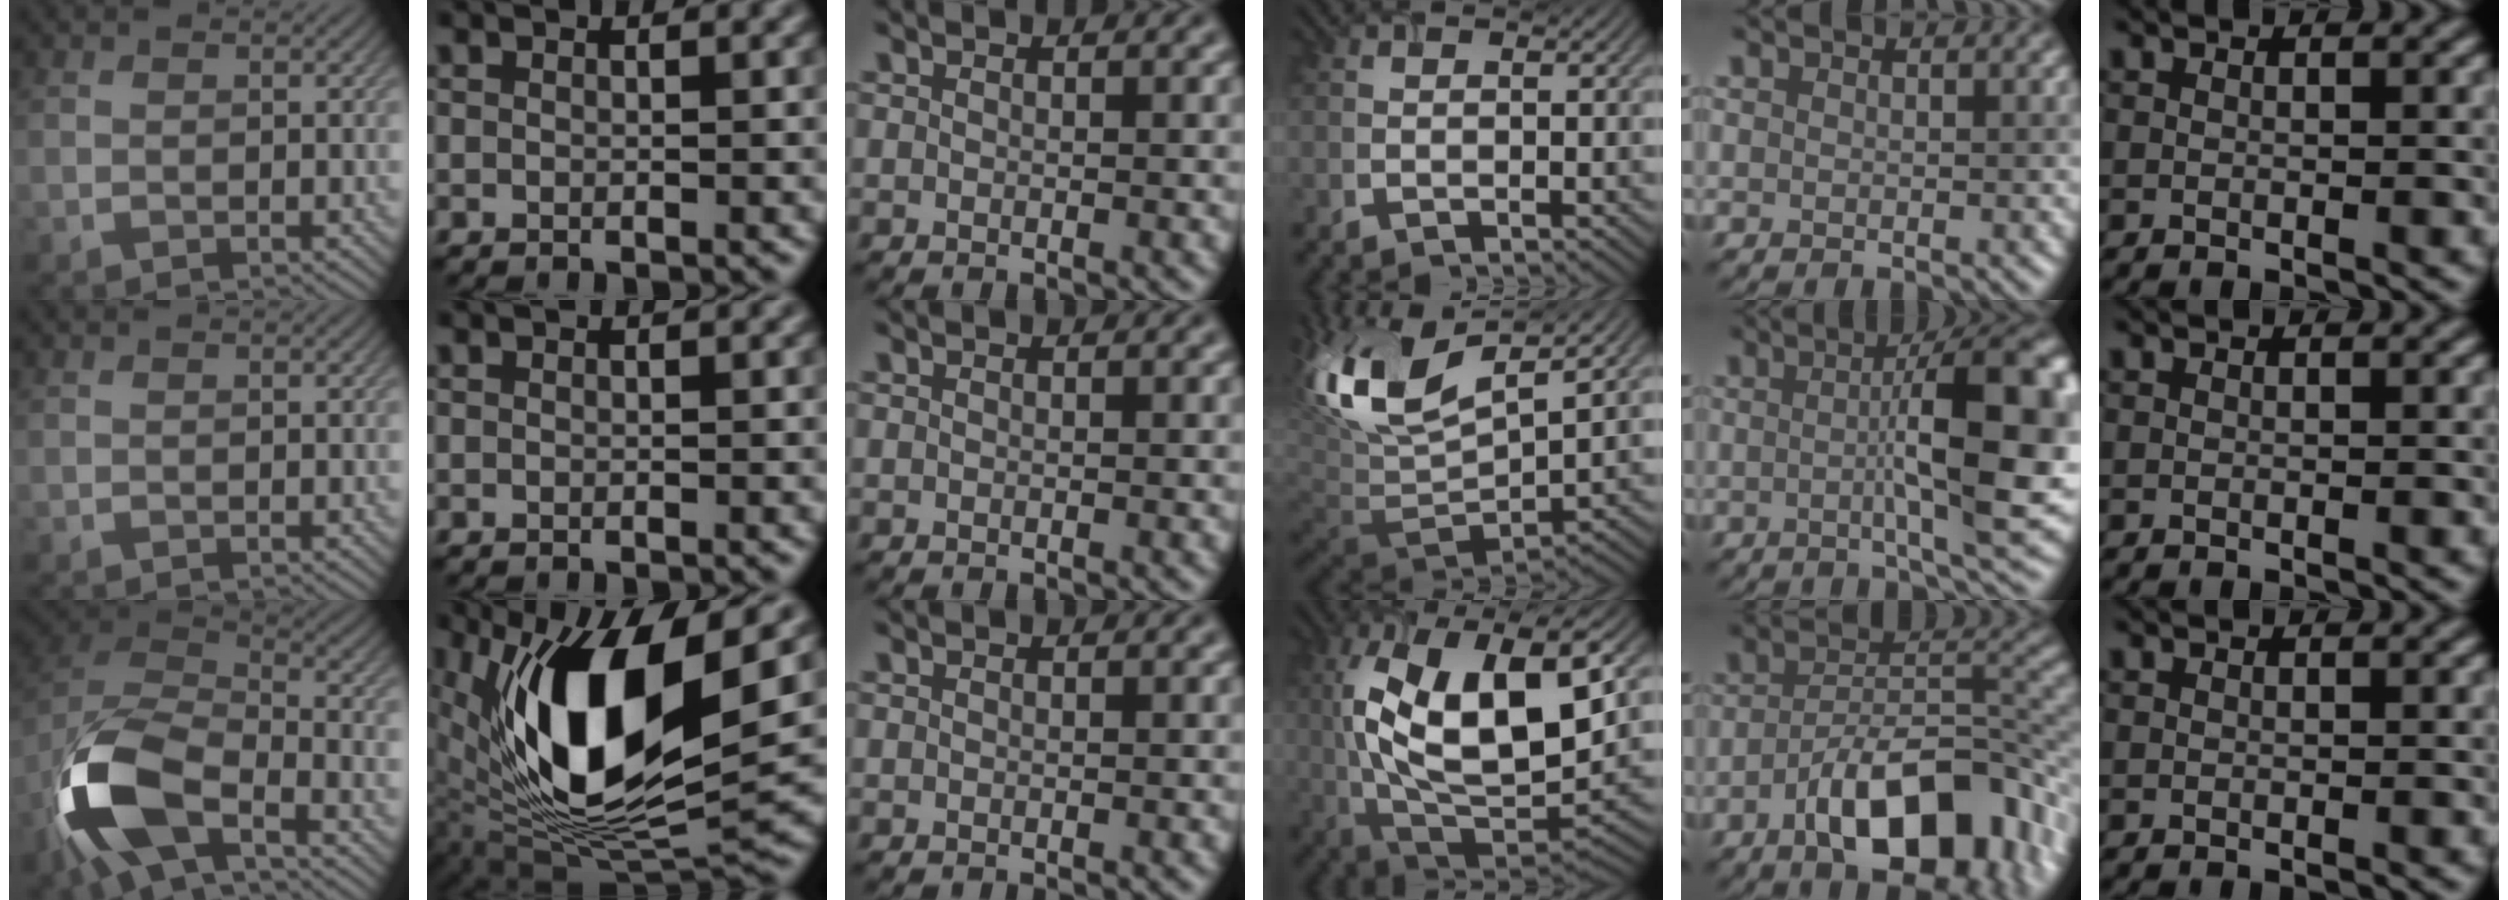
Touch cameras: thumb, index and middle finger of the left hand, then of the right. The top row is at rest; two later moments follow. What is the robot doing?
{"motion": "extract", "object": "airpods case & airpods"}